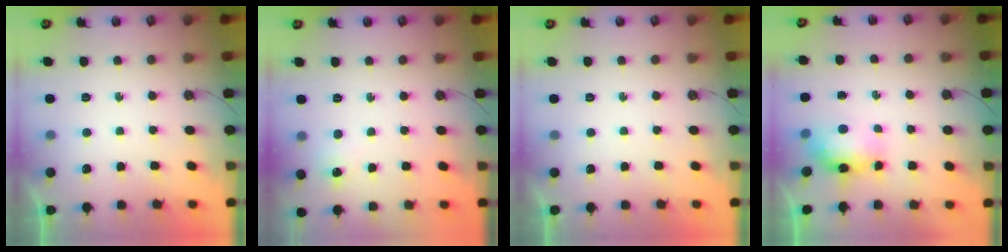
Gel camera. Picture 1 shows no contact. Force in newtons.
{"total": 3.8, "press": 3.8, "slide": 0.7}
{"total": 0.0}
{"total": 7.8, "press": 7.6, "slide": 1.8}